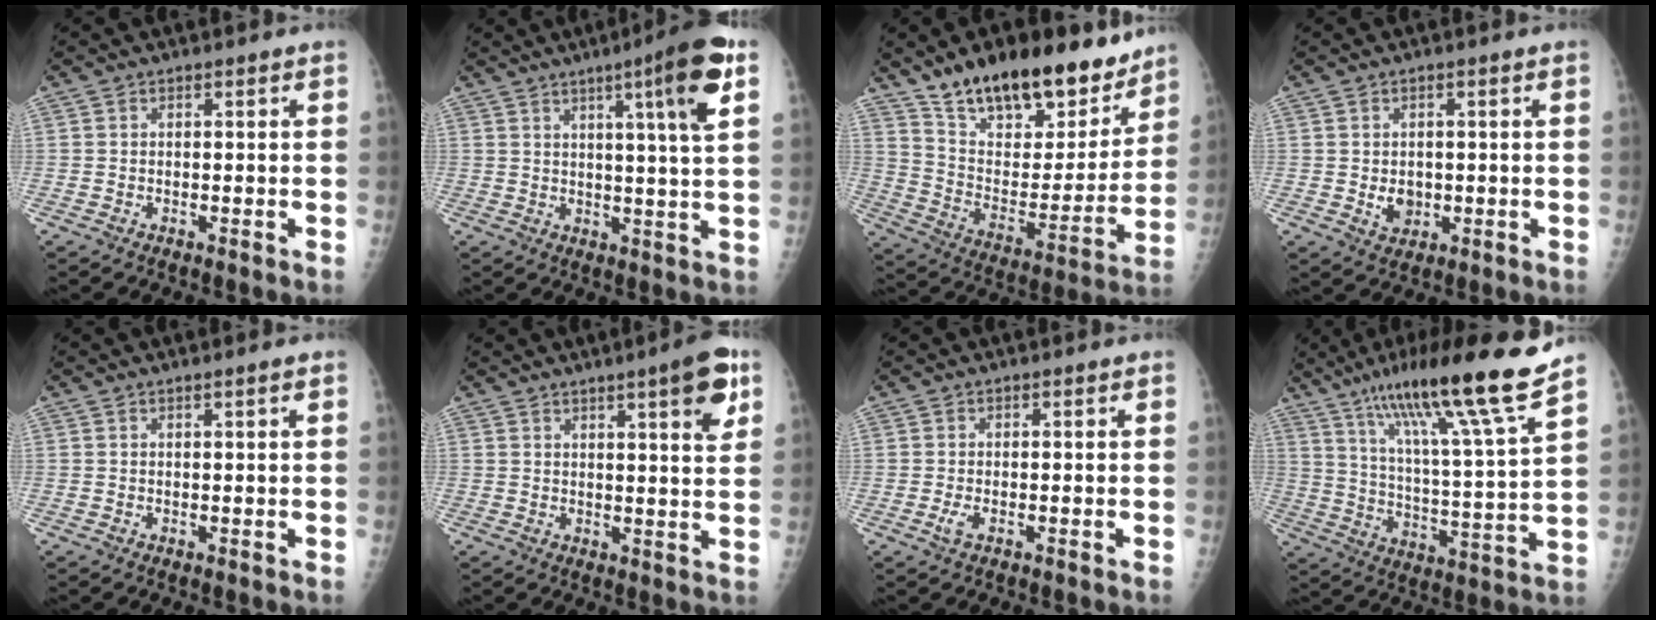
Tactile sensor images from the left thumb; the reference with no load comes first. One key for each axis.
{"total": 11.7, "fx": 5.1, "fy": 0.2, "fz": 10.5, "tx": -0.154, "ty": -0.015, "tz": 0.068}
{"total": 24.1, "fx": 18.1, "fy": 10.4, "fz": 12.2, "tx": -0.147, "ty": -0.083, "tz": 0.297}
{"total": 3.7, "fx": -0.3, "fy": 3.0, "fz": 2.2, "tx": -0.020, "ty": -0.002, "tz": 0.006}
{"total": 0.9, "fx": 0.6, "fy": -0.1, "fz": 0.7, "tx": -0.014, "ty": -0.002, "tz": 0.011}
{"total": 8.7, "fx": 4.6, "fy": 1.5, "fz": 7.2, "tx": -0.087, "ty": -0.020, "tz": 0.060}
{"total": 1.4, "fx": -0.4, "fy": 0.6, "fz": 1.3, "tx": -0.034, "ty": -0.004, "tz": -0.009}
{"total": 21.4, "fx": 15.4, "fy": 0.6, "fz": 14.9, "tx": -0.225, "ty": -0.064, "tz": 0.253}